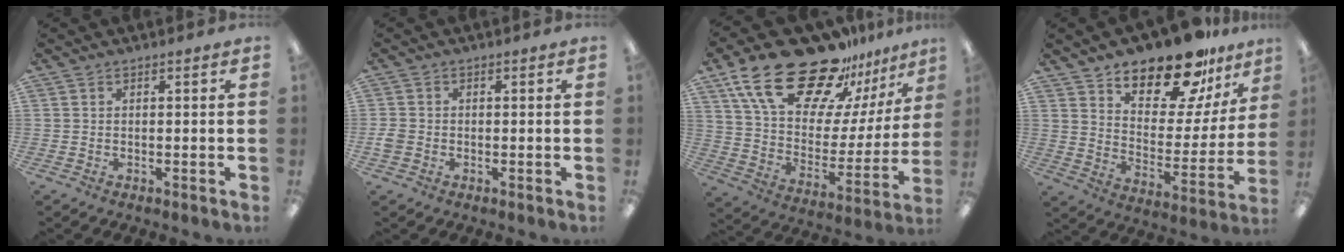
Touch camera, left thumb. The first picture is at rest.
{"total": 2.5, "force": [-0.7, 2.2, 1.1], "torque": [-0.016, 0.008, -0.014]}
{"total": 26.7, "force": [18.8, 12.4, 14.3], "torque": [-0.232, -0.115, 0.334]}
{"total": 17.8, "force": [15.1, 6.1, 7.2], "torque": [-0.127, -0.114, 0.263]}